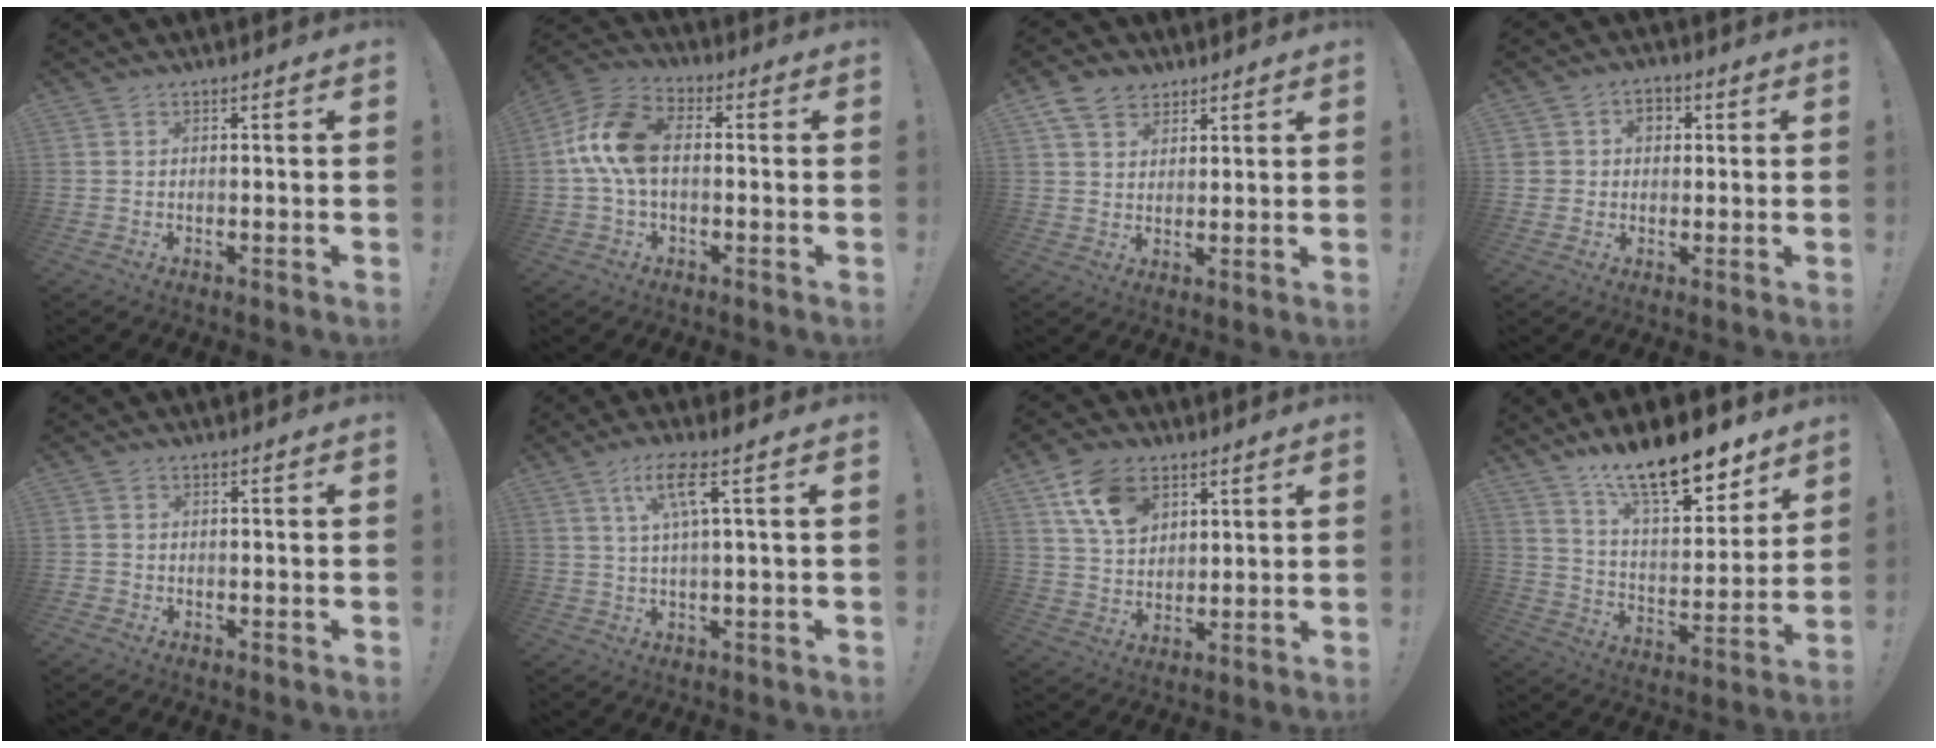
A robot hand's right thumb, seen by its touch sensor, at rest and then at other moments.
{"total": 13.4, "force": [0.4, 8.0, 10.8], "torque": [-0.205, 0.010, 0.009]}
{"total": 8.1, "force": [4.8, 5.9, 2.8], "torque": [-0.043, -0.020, 0.094]}
{"total": 5.1, "force": [0.8, 4.8, 1.6], "torque": [-0.027, 0.002, 0.015]}
{"total": 0.9, "force": [-0.4, 0.8, 0.2], "torque": [-0.002, 0.004, -0.008]}
{"total": 8.0, "force": [2.7, 0.5, 7.5], "torque": [-0.147, 0.006, 0.041]}
{"total": 12.7, "force": [6.5, 8.8, 6.4], "torque": [-0.107, -0.022, 0.127]}
{"total": 18.2, "force": [13.8, 6.2, 10.1], "torque": [-0.163, -0.094, 0.239]}